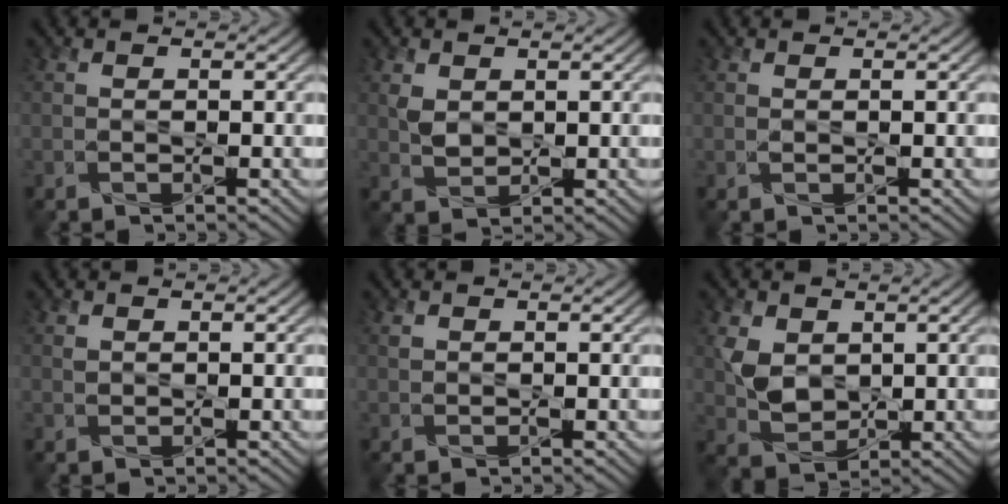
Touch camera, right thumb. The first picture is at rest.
{"total": 2.3, "force": [0.9, 1.7, 1.3], "torque": [-0.037, -0.003, 0.021]}
{"total": 0.0}
{"total": 0.6, "force": [0.4, 0.4, 0.2], "torque": [-0.009, -0.002, 0.010]}
{"total": 0.5, "force": [0.3, 0.3, 0.2], "torque": [-0.007, -0.002, 0.009]}
{"total": 5.1, "force": [1.4, 3.9, 3.0], "torque": [-0.078, -0.005, 0.031]}